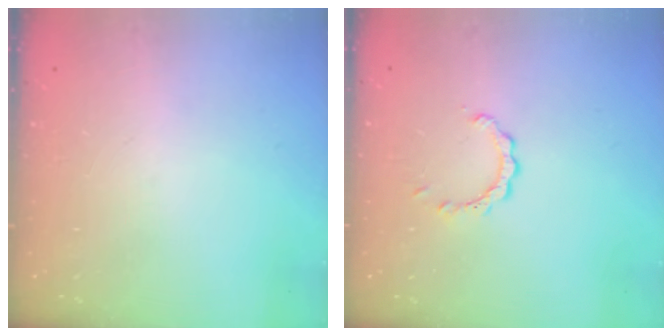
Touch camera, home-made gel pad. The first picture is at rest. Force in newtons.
{"total": 2.6, "press": 2.6, "slide": 0.2}